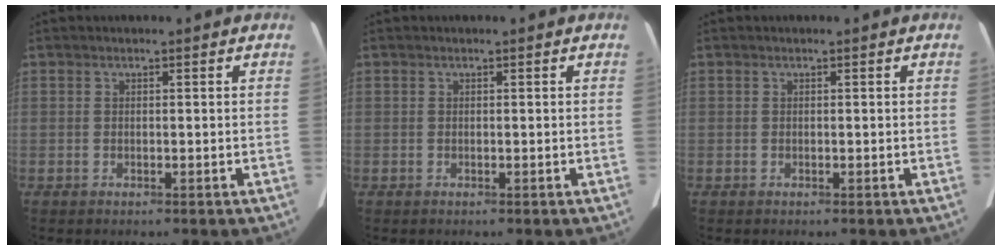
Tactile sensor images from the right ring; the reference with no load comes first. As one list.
[{"total": 0.0}, {"total": 0.0}]